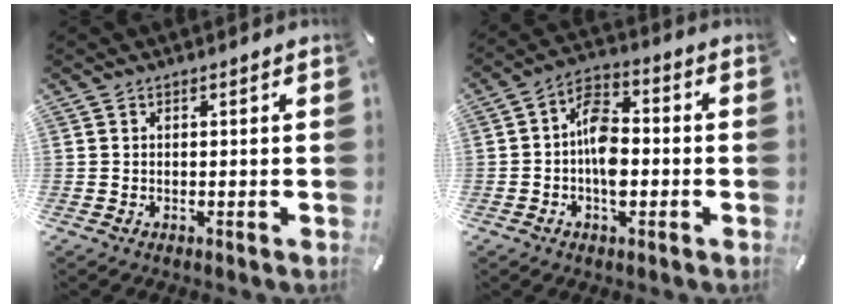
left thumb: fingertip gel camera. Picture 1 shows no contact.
{"total": 8.9, "force": [-1.8, 5.2, 6.9], "torque": [-0.133, 0.017, -0.030]}